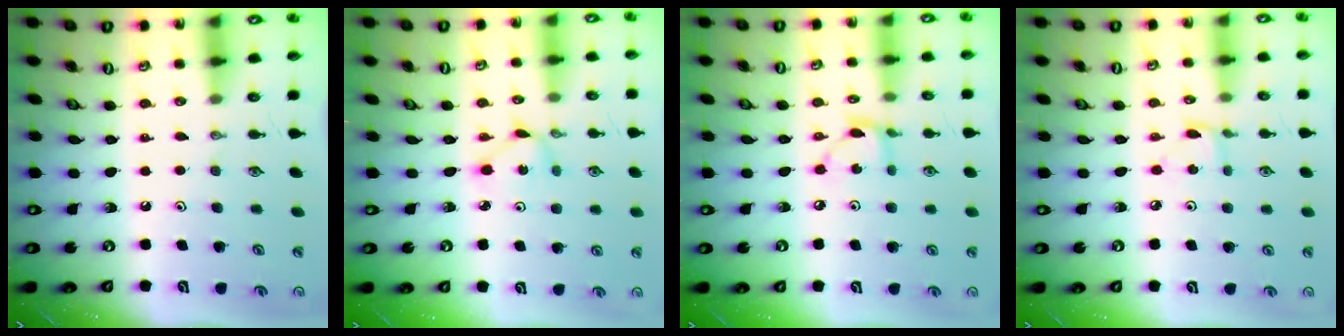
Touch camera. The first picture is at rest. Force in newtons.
{"total": 2.6, "press": 2.6, "slide": 0.1}
{"total": 3.7, "press": 3.7, "slide": 0.2}
{"total": 2.0, "press": 2.0, "slide": 0.2}